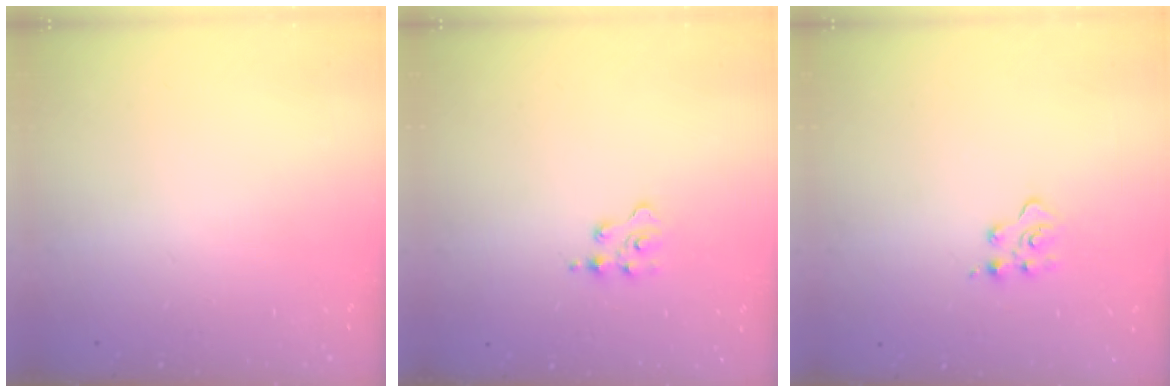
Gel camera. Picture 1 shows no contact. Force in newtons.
{"total": 2.6, "press": 2.5, "slide": 0.4}
{"total": 4.0, "press": 4.0, "slide": 0.4}